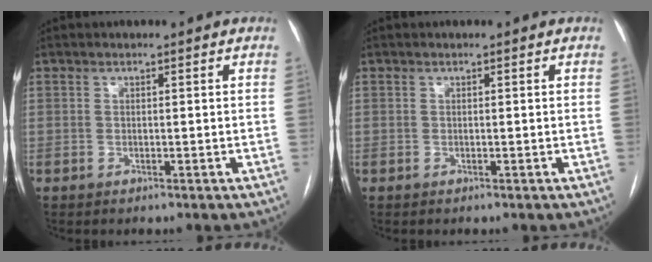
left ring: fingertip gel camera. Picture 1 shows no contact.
{"total": 0.0}